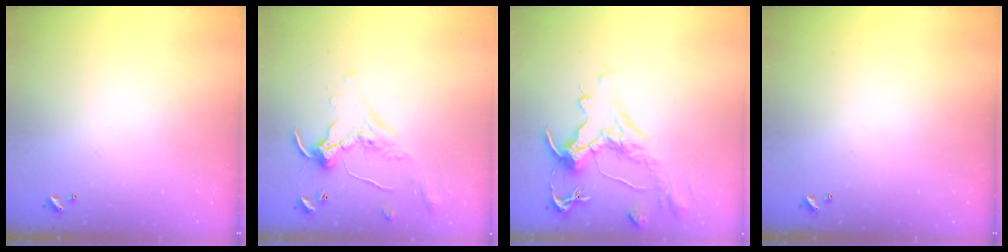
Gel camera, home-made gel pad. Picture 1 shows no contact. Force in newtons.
{"total": 0.8, "press": 0.8, "slide": 0.2}
{"total": 2.0, "press": 1.5, "slide": 1.4}
{"total": 0.0}